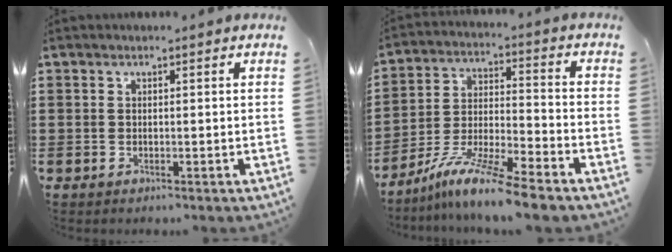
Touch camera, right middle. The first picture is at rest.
{"total": 10.2, "force": [-8.7, 0.0, 5.4], "torque": [-0.108, 0.004, -0.172]}